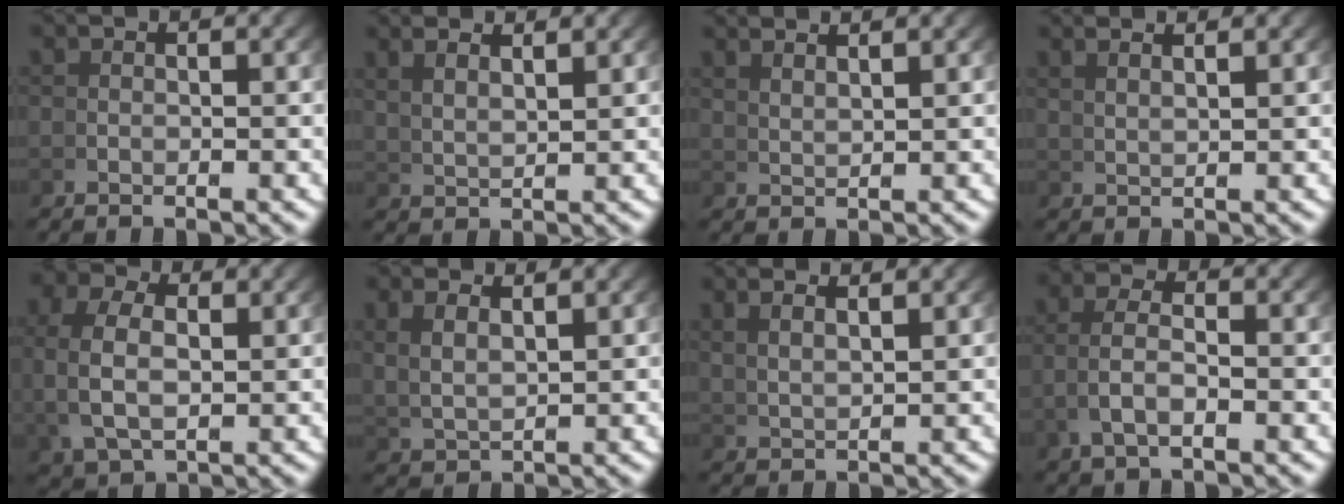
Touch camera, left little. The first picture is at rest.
{"total": 3.4, "force": [3.1, 0.1, 1.5], "torque": [-0.014, 0.008, 0.060]}
{"total": 3.3, "force": [3.1, -0.6, 0.9], "torque": [-0.005, 0.006, 0.061]}
{"total": 3.0, "force": [2.7, -0.6, 1.0], "torque": [-0.002, 0.009, 0.051]}
{"total": 3.9, "force": [1.2, 2.2, 3.0], "torque": [-0.072, -0.003, 0.033]}
{"total": 2.7, "force": [1.9, 0.9, 1.8], "torque": [-0.036, 0.000, 0.046]}
{"total": 3.2, "force": [2.8, 0.0, 1.6], "torque": [-0.014, 0.010, 0.054]}
{"total": 2.7, "force": [-0.2, 1.1, 2.4], "torque": [-0.059, -0.009, 0.003]}